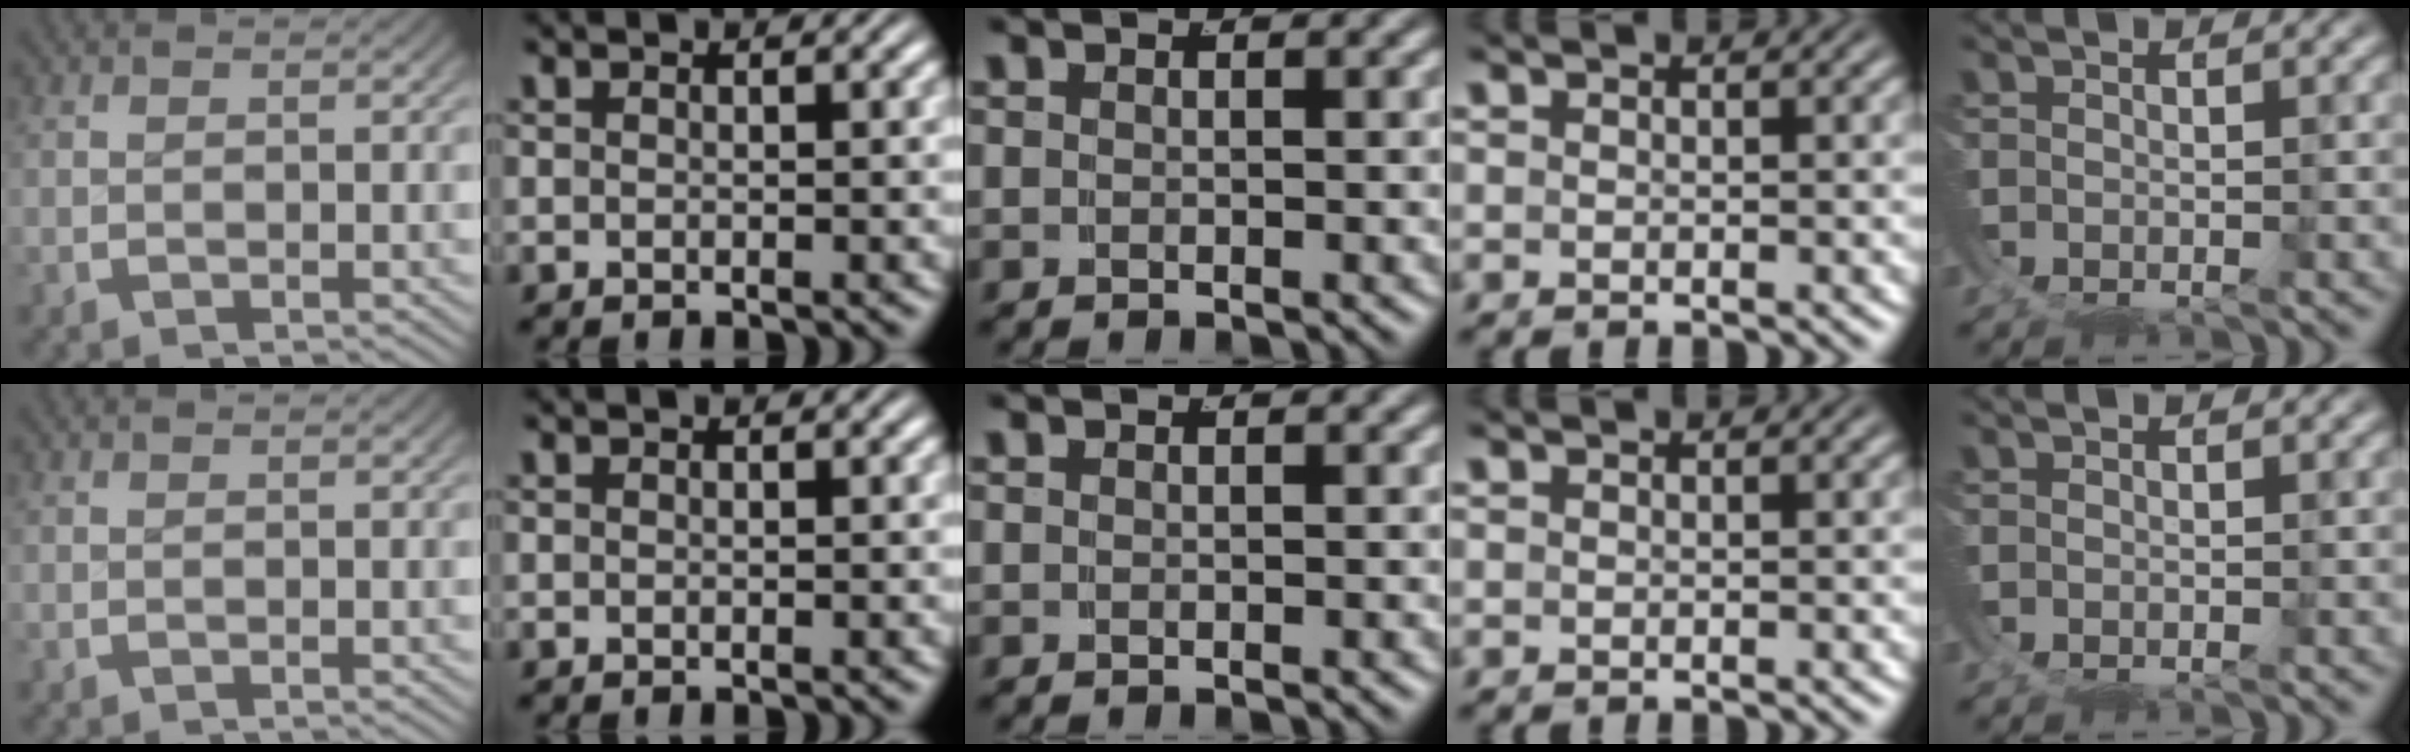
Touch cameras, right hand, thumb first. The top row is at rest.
{}